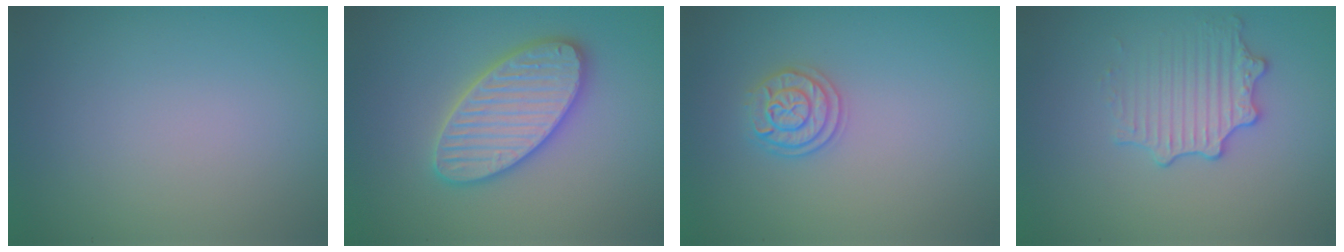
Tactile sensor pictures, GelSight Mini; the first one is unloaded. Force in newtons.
{"total": 5.8, "press": 5.8, "slide": 0.6}
{"total": 2.1, "press": 2.1, "slide": 0.3}
{"total": 2.9, "press": 2.8, "slide": 0.7}